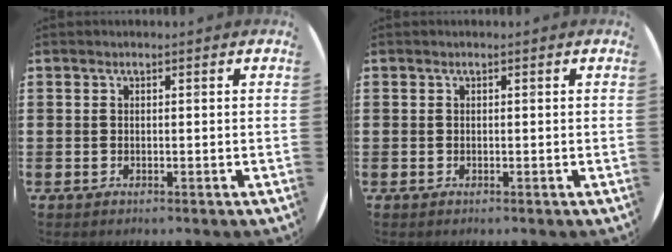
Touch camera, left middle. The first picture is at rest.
{"total": 0.0}